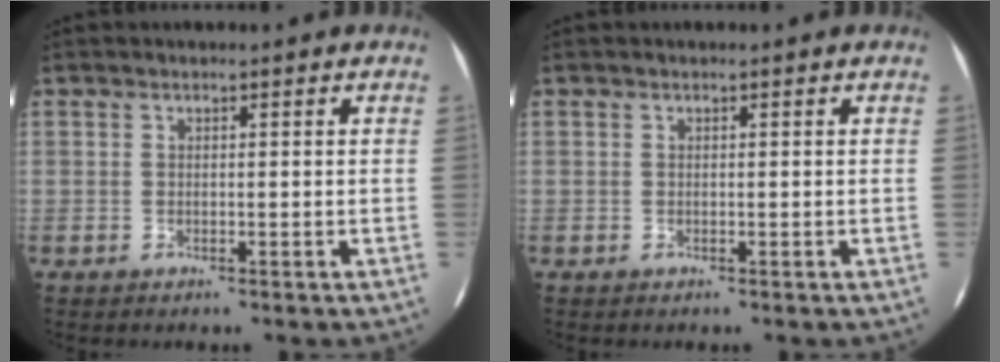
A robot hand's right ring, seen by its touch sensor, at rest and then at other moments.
{"total": 0.0}